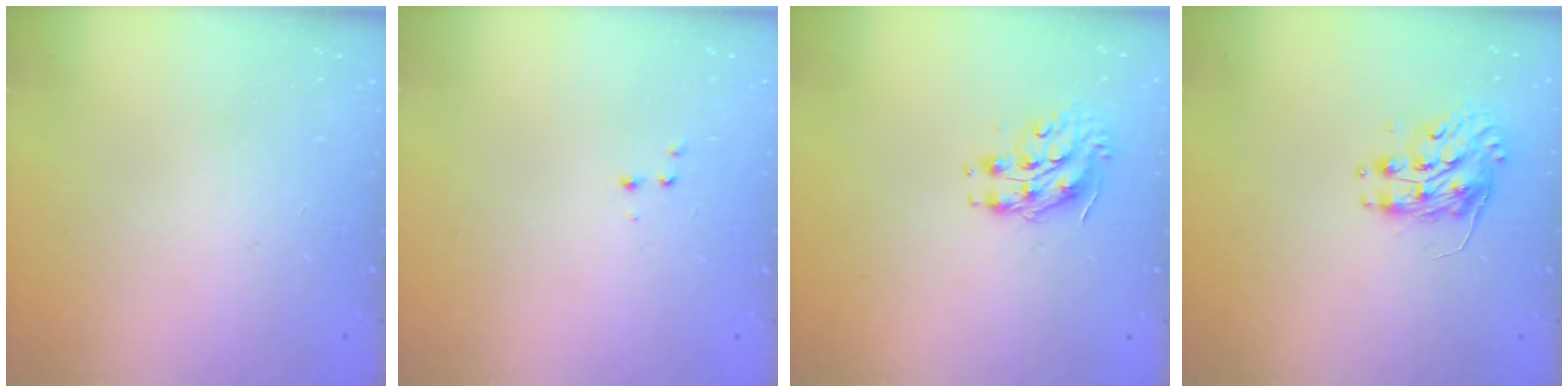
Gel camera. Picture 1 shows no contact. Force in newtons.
{"total": 2.6, "press": 2.5, "slide": 0.6}
{"total": 8.9, "press": 8.9, "slide": 0.7}
{"total": 8.2, "press": 8.2, "slide": 0.3}